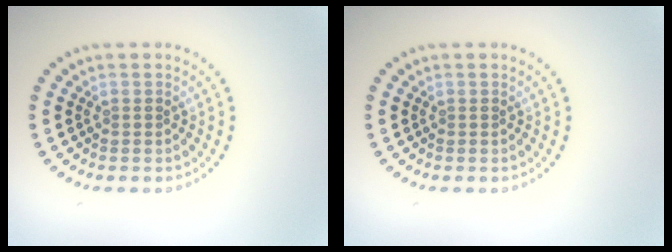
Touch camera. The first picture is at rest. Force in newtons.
{"total": 0.0}